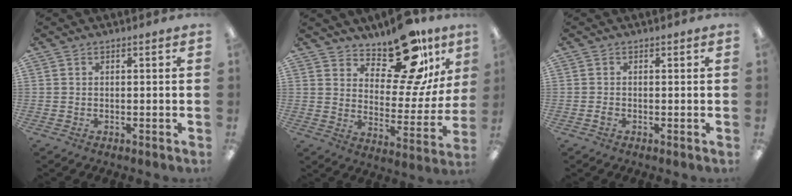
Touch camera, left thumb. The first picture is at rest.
{"total": 17.5, "force": [13.4, 7.0, 8.9], "torque": [-0.125, -0.101, 0.227]}
{"total": 0.9, "force": [-0.4, 0.7, 0.3], "torque": [-0.005, 0.002, -0.008]}